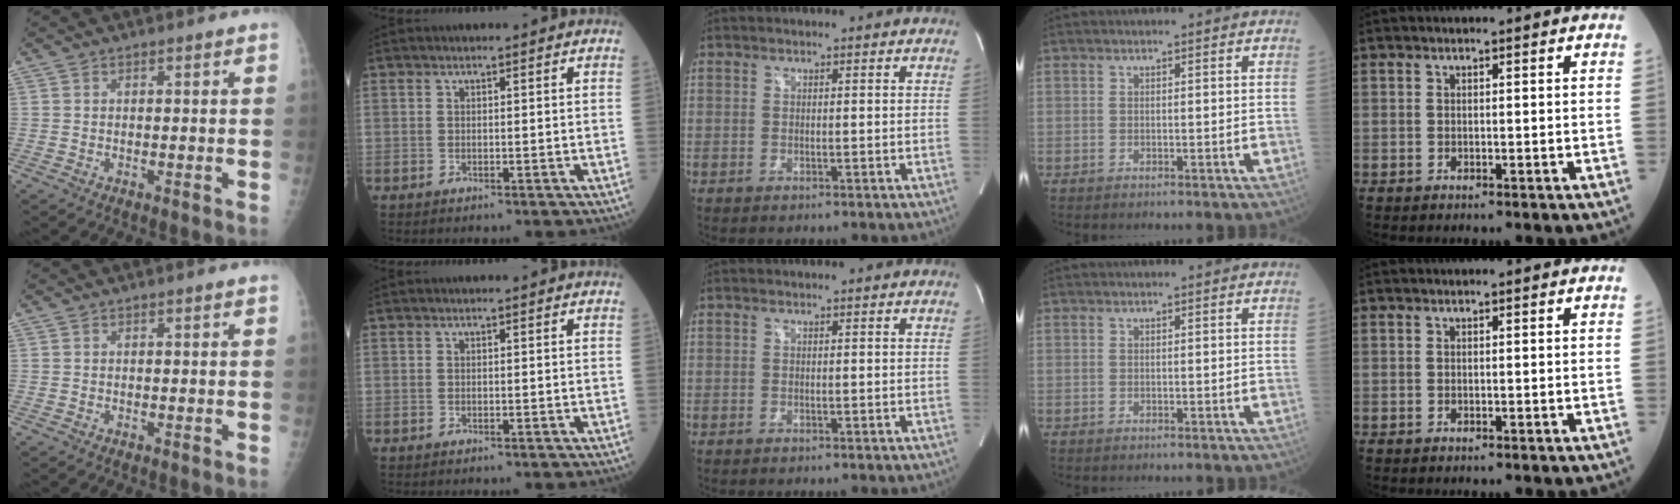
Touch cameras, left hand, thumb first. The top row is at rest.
{}